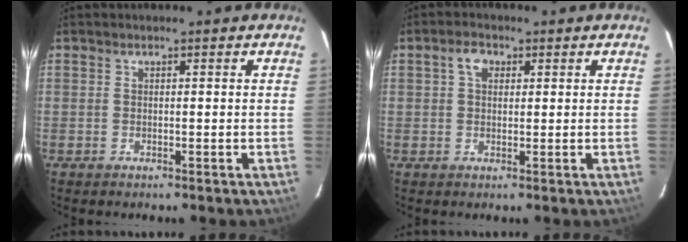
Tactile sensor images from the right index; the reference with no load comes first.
{"total": 3.0, "force": [1.0, 2.1, 1.9], "torque": [-0.032, 0.011, 0.017]}